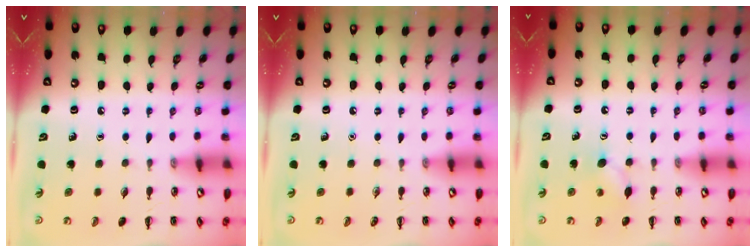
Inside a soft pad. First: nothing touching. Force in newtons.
{"total": 0.0}
{"total": 6.3, "press": 6.2, "slide": 1.4}